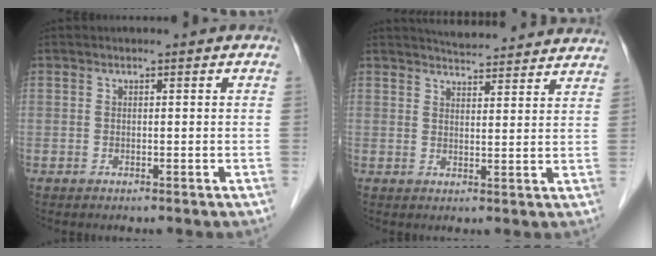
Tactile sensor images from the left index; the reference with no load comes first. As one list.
[{"total": 13.7, "force": [13.1, 2.0, 3.5], "torque": [-0.036, 0.009, 0.158]}]